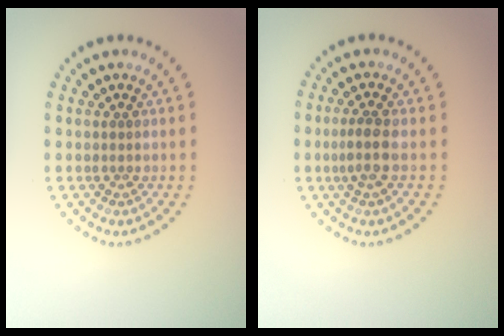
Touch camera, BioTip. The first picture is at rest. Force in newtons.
{"total": 2.0, "press": 1.7, "slide": 1.1}